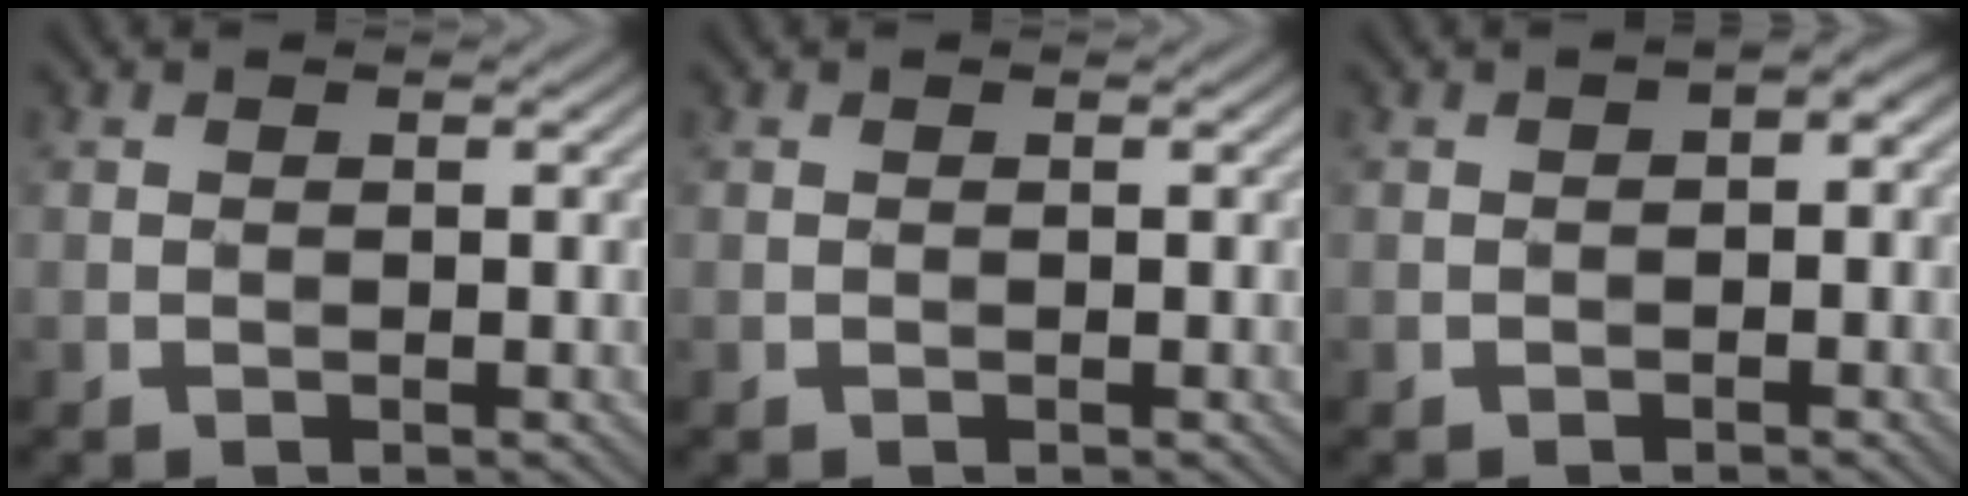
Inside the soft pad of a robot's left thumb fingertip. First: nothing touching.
{"total": 0.0}
{"total": 2.1, "force": [-0.5, 1.1, 1.7], "torque": [-0.027, 0.004, -0.007]}